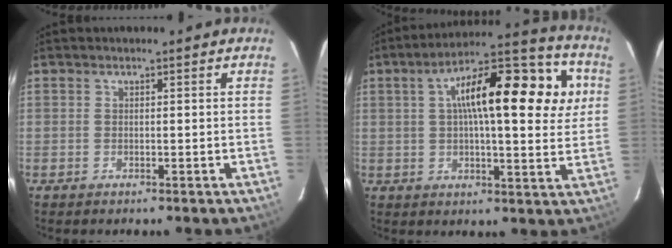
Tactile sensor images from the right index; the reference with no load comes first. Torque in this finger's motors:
{"motor_torque": [0.94, -0.05, 1.05, 0.21]}